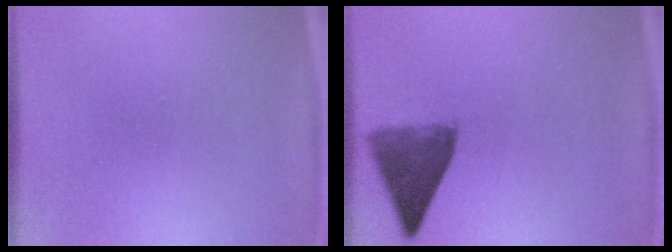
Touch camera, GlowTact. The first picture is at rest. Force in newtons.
{"total": 7.1}